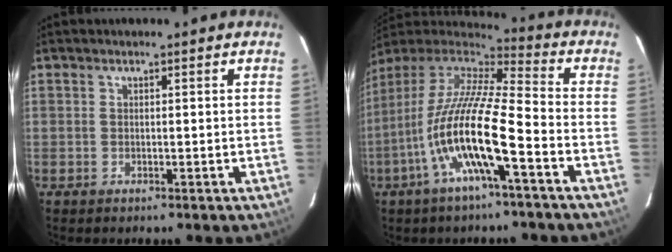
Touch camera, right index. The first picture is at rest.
{"total": 17.6, "force": [-6.7, 2.5, 16.1], "torque": [-0.291, -0.020, -0.137]}